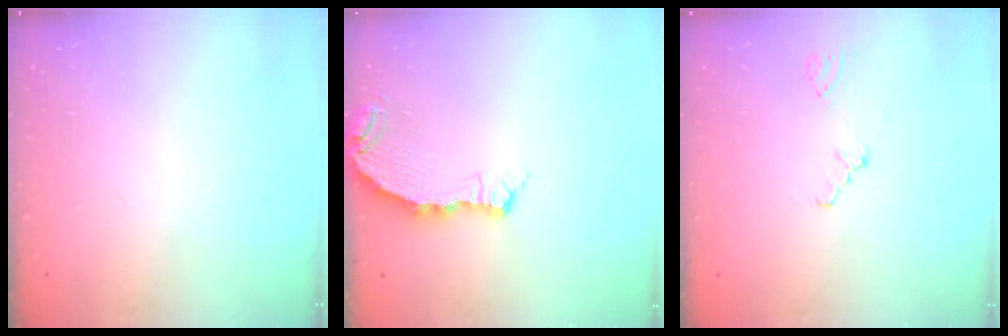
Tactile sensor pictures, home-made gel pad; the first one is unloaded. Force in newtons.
{"total": 7.5, "press": 5.6, "slide": 5.0}
{"total": 0.5, "press": 0.5, "slide": 0.2}